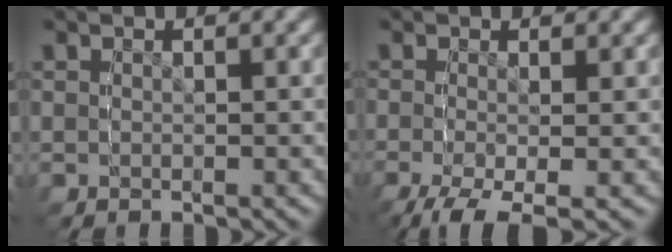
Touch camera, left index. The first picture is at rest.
{"total": 1.8, "force": [-1.1, -0.8, -1.3], "torque": [0.032, -0.009, -0.013]}